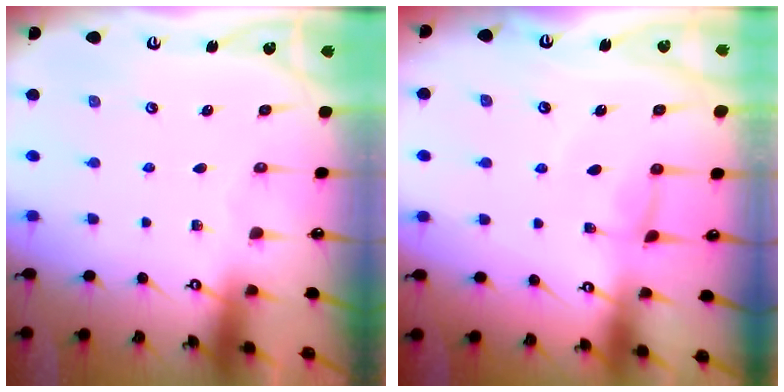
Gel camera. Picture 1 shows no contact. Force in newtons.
{"total": 0.0}